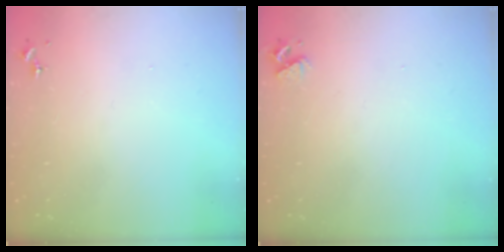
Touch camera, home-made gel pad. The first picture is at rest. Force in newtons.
{"total": 3.3, "press": 3.3, "slide": 0.5}